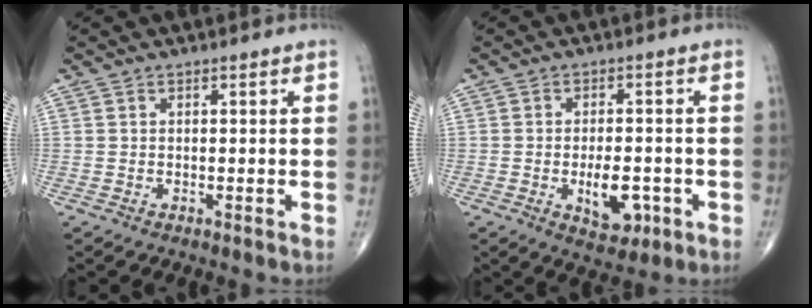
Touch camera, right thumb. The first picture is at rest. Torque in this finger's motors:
{"motor_torque": [1.06, 0.66, 1.00, -0.14, 0.17]}